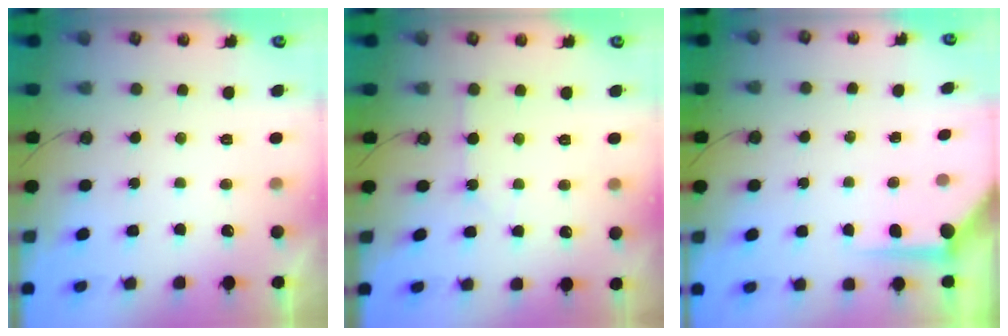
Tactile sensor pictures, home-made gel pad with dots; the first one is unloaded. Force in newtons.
{"total": 2.0, "press": 2.0, "slide": 0.2}
{"total": 5.5, "press": 5.5, "slide": 0.5}